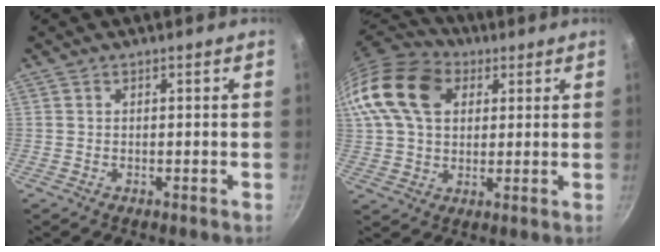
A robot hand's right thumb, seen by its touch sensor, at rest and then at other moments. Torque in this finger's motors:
{"motor_torque": [1.43, 2.64, 0.93, -0.76, 0.21]}